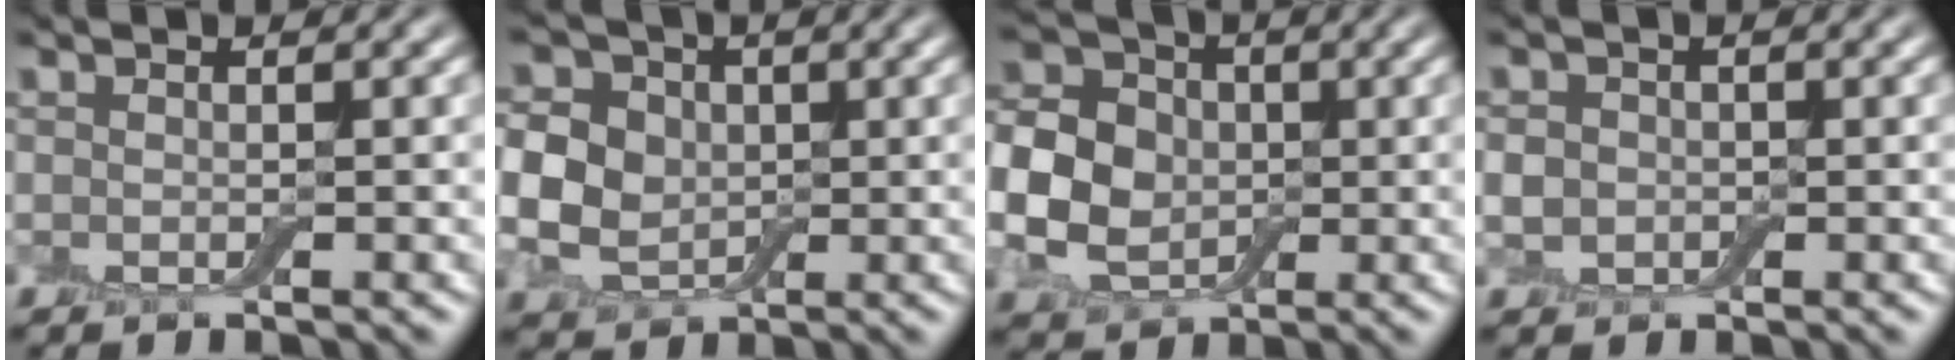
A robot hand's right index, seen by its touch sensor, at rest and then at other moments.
{"total": 6.8, "force": [0.5, 5.7, 3.6], "torque": [-0.085, 0.016, -0.005]}
{"total": 7.3, "force": [-0.3, 5.9, 4.3], "torque": [-0.106, 0.007, -0.015]}
{"total": 2.0, "force": [-0.2, 1.8, 0.9], "torque": [-0.017, -0.002, -0.009]}